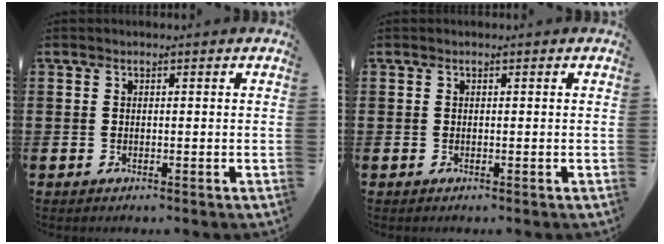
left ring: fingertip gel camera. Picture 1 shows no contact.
{"total": 0.0}